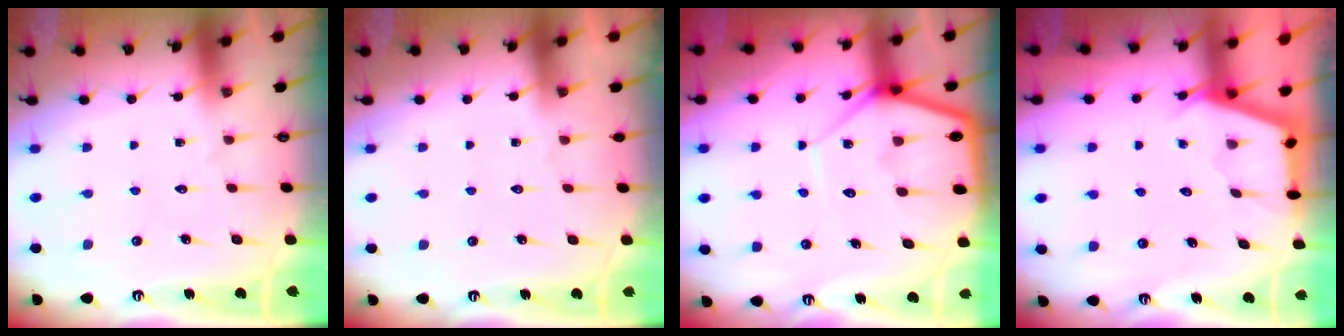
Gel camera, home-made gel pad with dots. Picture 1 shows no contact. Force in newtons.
{"total": 0.0}
{"total": 10.1, "press": 10.0, "slide": 0.8}
{"total": 2.9, "press": 2.8, "slide": 0.3}